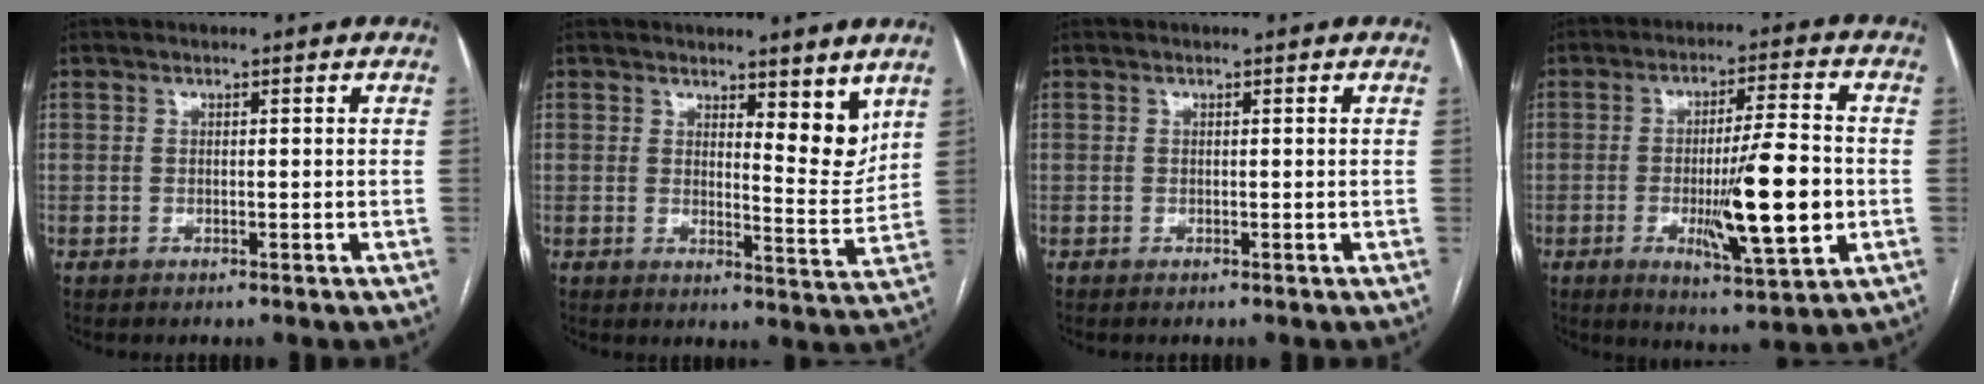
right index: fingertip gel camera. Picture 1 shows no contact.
{"total": 5.6, "force": [3.9, 1.5, 3.7], "torque": [-0.043, -0.023, 0.056]}
{"total": 0.0}
{"total": 13.2, "force": [-2.5, 1.3, 12.9], "torque": [-0.209, -0.016, -0.037]}